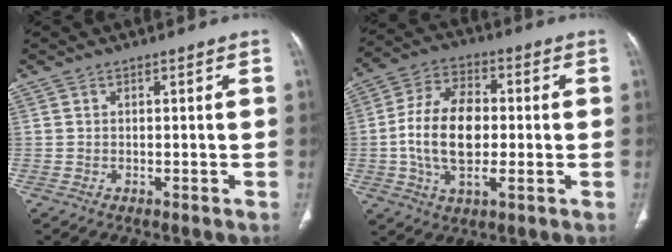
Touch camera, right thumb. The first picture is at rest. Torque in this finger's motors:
{"motor_torque": [-0.18, 1.12, 1.75, -0.26, 0.50]}